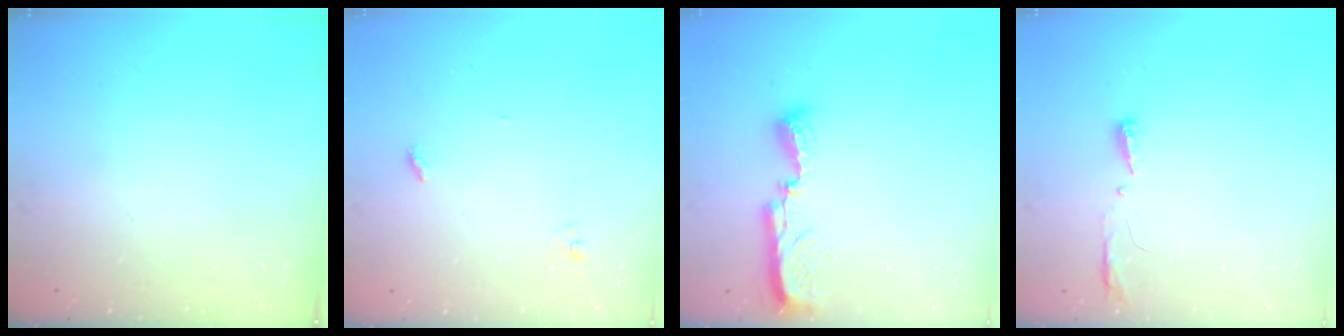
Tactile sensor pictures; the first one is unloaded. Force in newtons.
{"total": 2.8, "press": 2.8, "slide": 0.2}
{"total": 8.3, "press": 8.3, "slide": 0.9}
{"total": 4.1, "press": 3.9, "slide": 1.2}